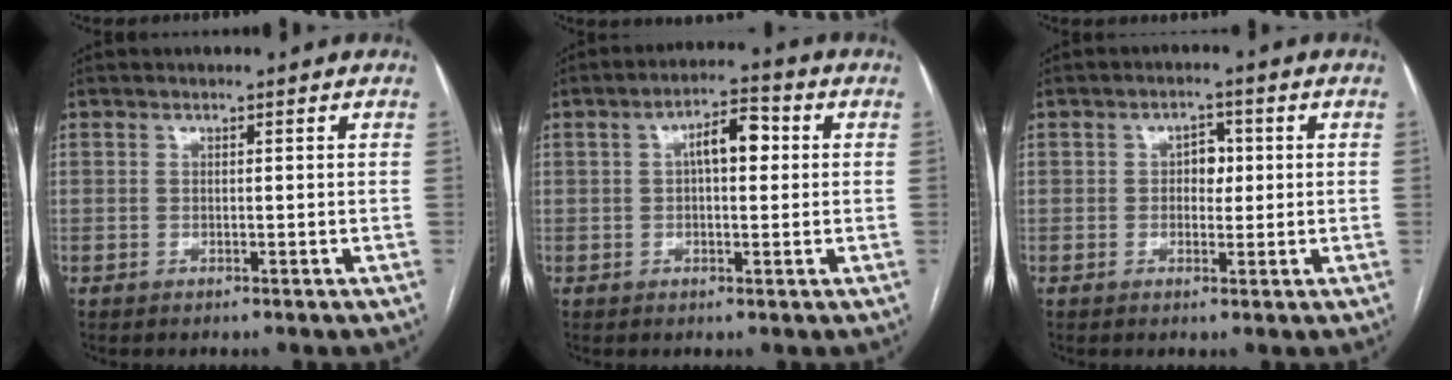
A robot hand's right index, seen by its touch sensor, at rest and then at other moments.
{"total": 5.8, "force": [1.0, 2.2, 5.3], "torque": [-0.088, 0.022, 0.014]}
{"total": 2.9, "force": [0.3, 1.9, 2.2], "torque": [-0.027, 0.009, 0.004]}